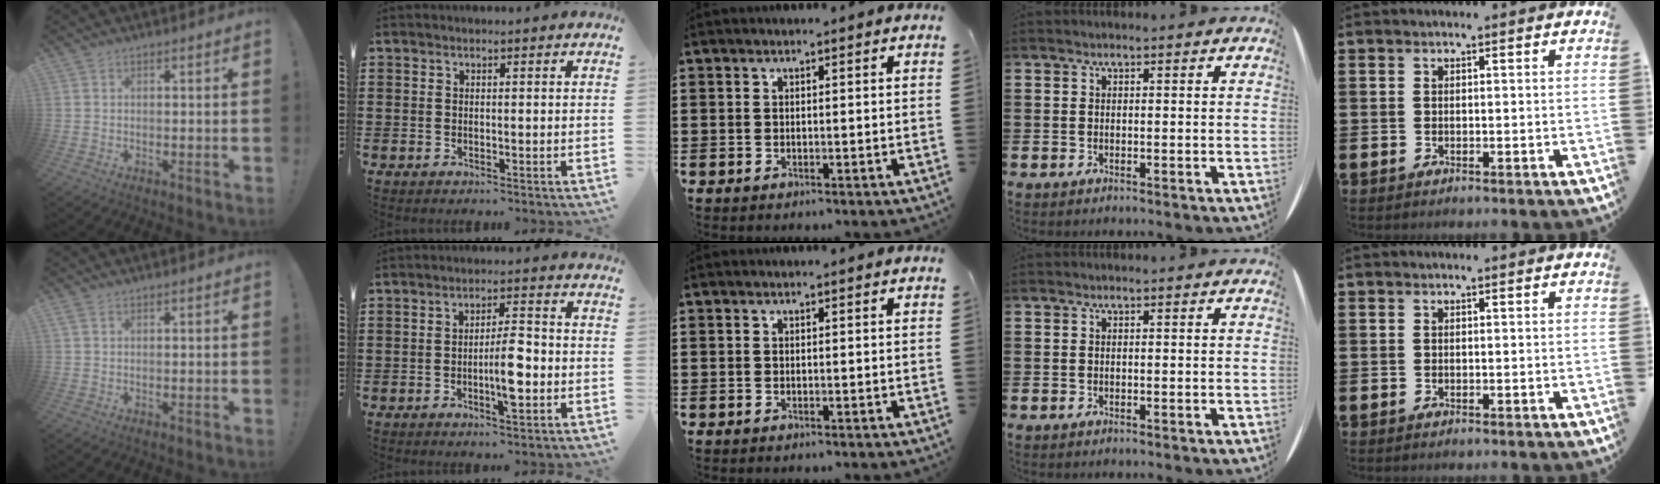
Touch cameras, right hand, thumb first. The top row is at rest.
{"thumb": {"total": 0.8, "force": [0.4, 0.2, 0.7], "torque": [-0.017, 0.002, 0.007]}, "index": {"total": 6.3, "force": [-1.6, 1.6, 5.9], "torque": [-0.112, 0.000, -0.031]}}